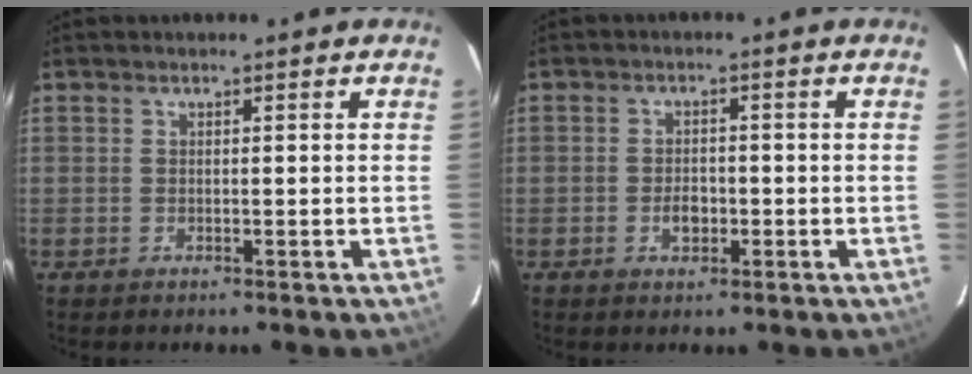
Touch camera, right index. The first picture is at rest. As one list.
[{"total": 3.1, "force": [-1.1, 2.1, 2.0], "torque": [-0.035, 0.002, -0.017]}]